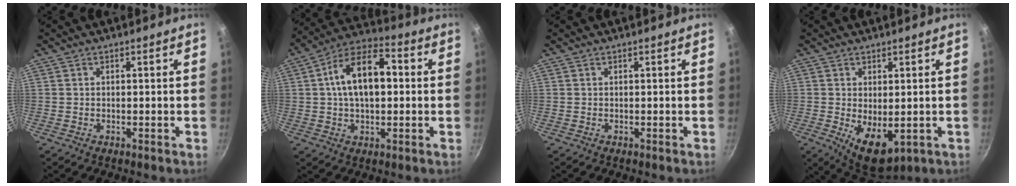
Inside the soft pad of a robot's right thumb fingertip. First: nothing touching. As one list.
[{"total": 14.2, "force": [1.6, 7.9, 11.7], "torque": [-0.191, 0.029, 0.017]}, {"total": 0.0}, {"total": 9.1, "force": [-1.9, 4.8, 7.5], "torque": [-0.106, -0.013, -0.010]}]